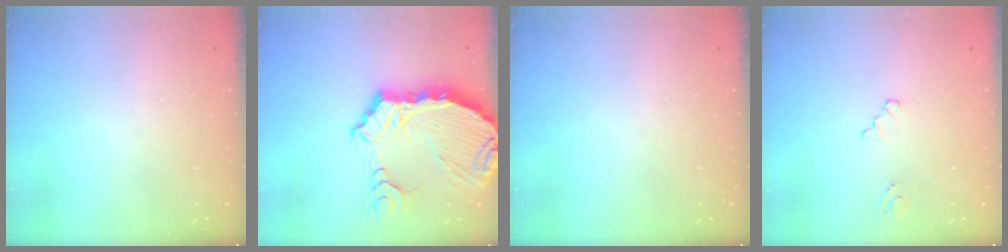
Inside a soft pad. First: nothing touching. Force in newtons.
{"total": 13.2, "press": 12.7, "slide": 3.7}
{"total": 0.0}
{"total": 3.5, "press": 3.5, "slide": 0.5}